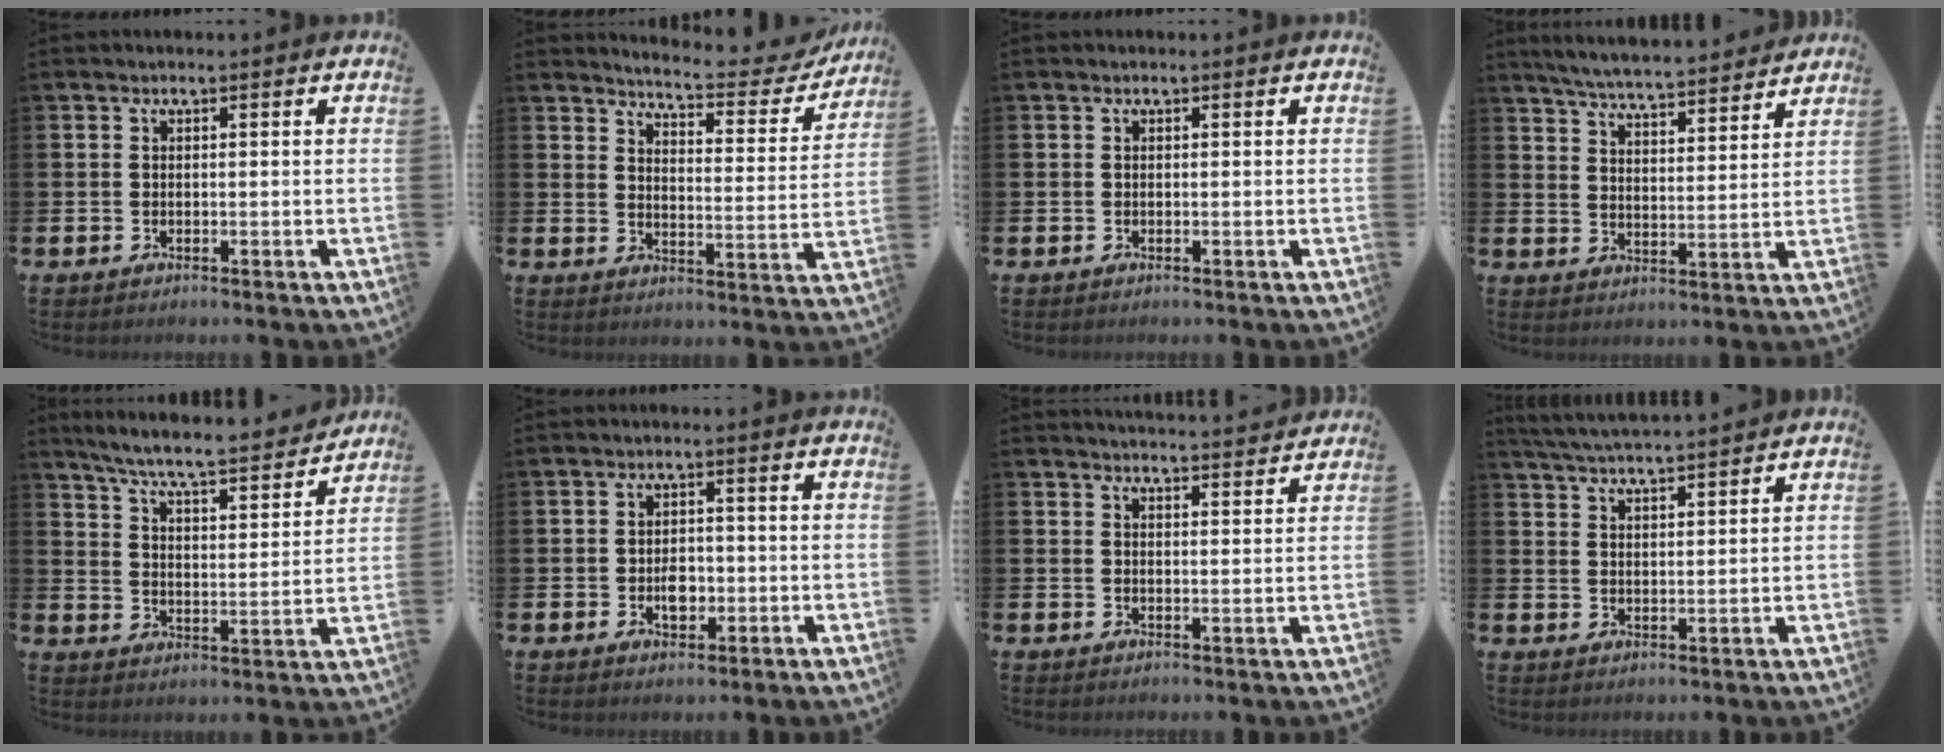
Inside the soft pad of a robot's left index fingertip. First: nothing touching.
{"total": 5.5, "force": [5.3, 0.5, 1.2], "torque": [-0.035, -0.044, 0.085]}
{"total": 0.0}
{"total": 5.9, "force": [5.8, 0.1, 1.0], "torque": [-0.043, -0.042, 0.102]}
{"total": 7.3, "force": [6.8, 0.3, 2.6], "torque": [-0.080, -0.048, 0.115]}
{"total": 3.2, "force": [-0.6, 2.2, 2.2], "torque": [-0.029, -0.001, -0.015]}
{"total": 3.6, "force": [3.5, -0.3, 0.0], "torque": [0.001, -0.027, 0.061]}
{"total": 4.5, "force": [4.4, -0.2, 0.6], "torque": [-0.032, -0.021, 0.081]}